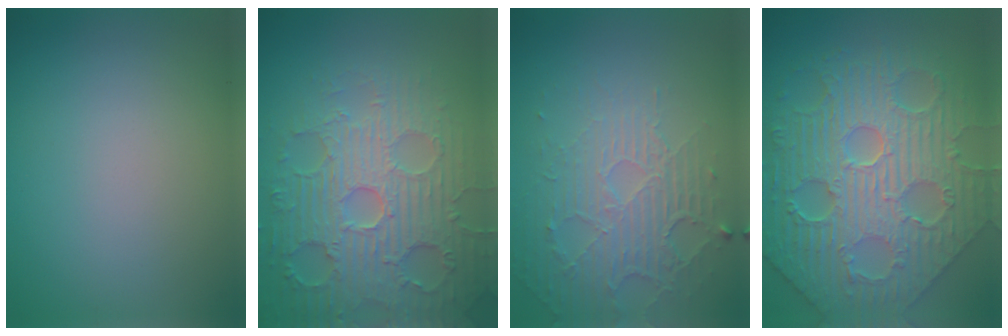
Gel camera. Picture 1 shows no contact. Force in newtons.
{"total": 7.5, "press": 6.1, "slide": 4.3}
{"total": 5.8, "press": 3.4, "slide": 4.7}
{"total": 11.5, "press": 8.1, "slide": 8.1}